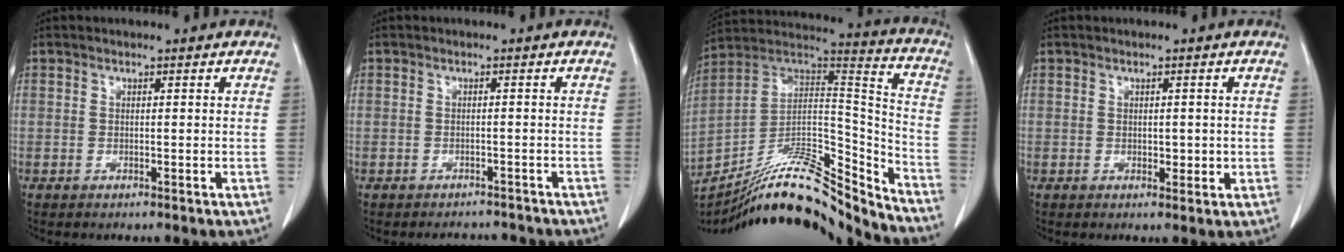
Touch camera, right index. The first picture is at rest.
{"total": 3.4, "force": [-3.1, 1.2, -0.3], "torque": [0.009, 0.000, -0.042]}
{"total": 24.6, "force": [-21.9, 3.9, 10.4], "torque": [-0.163, 0.034, -0.354]}
{"total": 1.9, "force": [0.0, 1.2, 1.4], "torque": [-0.015, 0.000, 0.004]}